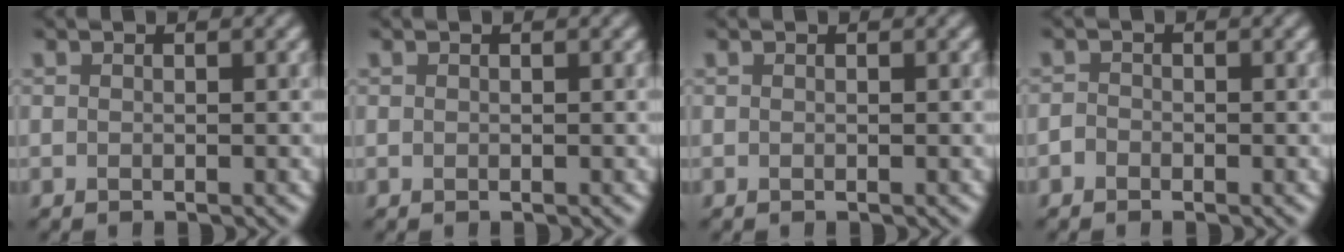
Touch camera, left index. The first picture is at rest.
{"total": 0.0}
{"total": 0.0}
{"total": 0.6, "force": [-0.5, 0.4, 0.1], "torque": [0.003, 0.004, -0.012]}